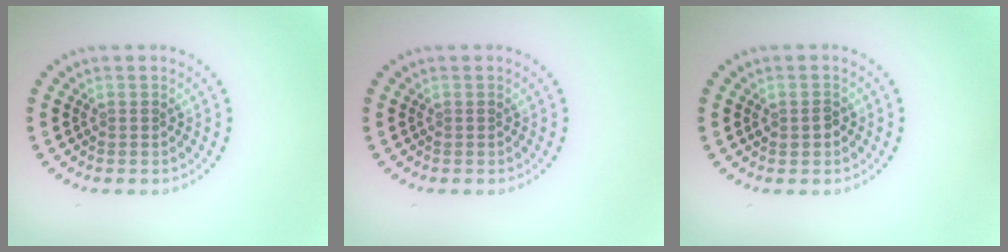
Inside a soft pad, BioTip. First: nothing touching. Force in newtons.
{"total": 0.0}
{"total": 1.2, "press": 1.2, "slide": 0.1}